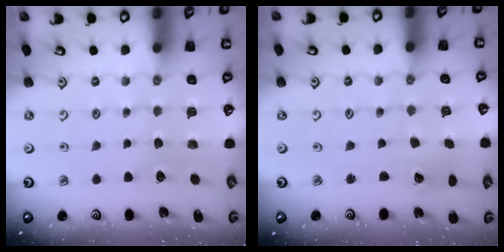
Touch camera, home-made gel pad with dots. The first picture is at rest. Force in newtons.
{"total": 1.7, "press": 1.7, "slide": 0.1}